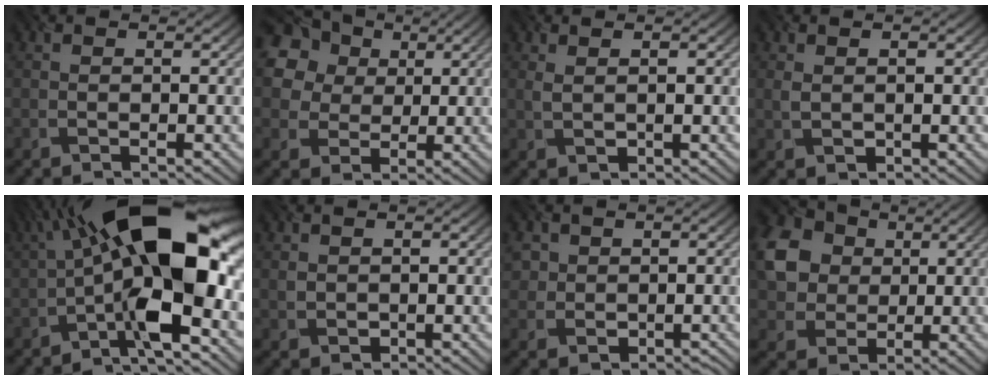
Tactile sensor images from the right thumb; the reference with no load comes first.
{"total": 17.7, "force": [7.3, 14.1, 7.6], "torque": [-0.224, 0.034, 0.118]}
{"total": 1.7, "force": [0.5, 0.9, 1.4], "torque": [-0.033, -0.001, 0.013]}
{"total": 1.7, "force": [0.2, 1.3, 1.2], "torque": [-0.027, -0.001, 0.006]}
{"total": 17.0, "force": [-1.3, 6.5, 15.7], "torque": [-0.249, 0.036, -0.038]}
{"total": 1.6, "force": [0.2, 1.4, 0.7], "torque": [-0.017, -0.004, 0.005]}
{"total": 4.3, "force": [0.7, 4.1, 1.2], "torque": [-0.025, 0.002, 0.001]}
{"total": 10.8, "force": [2.4, 8.9, 5.7], "torque": [-0.165, 0.012, 0.042]}